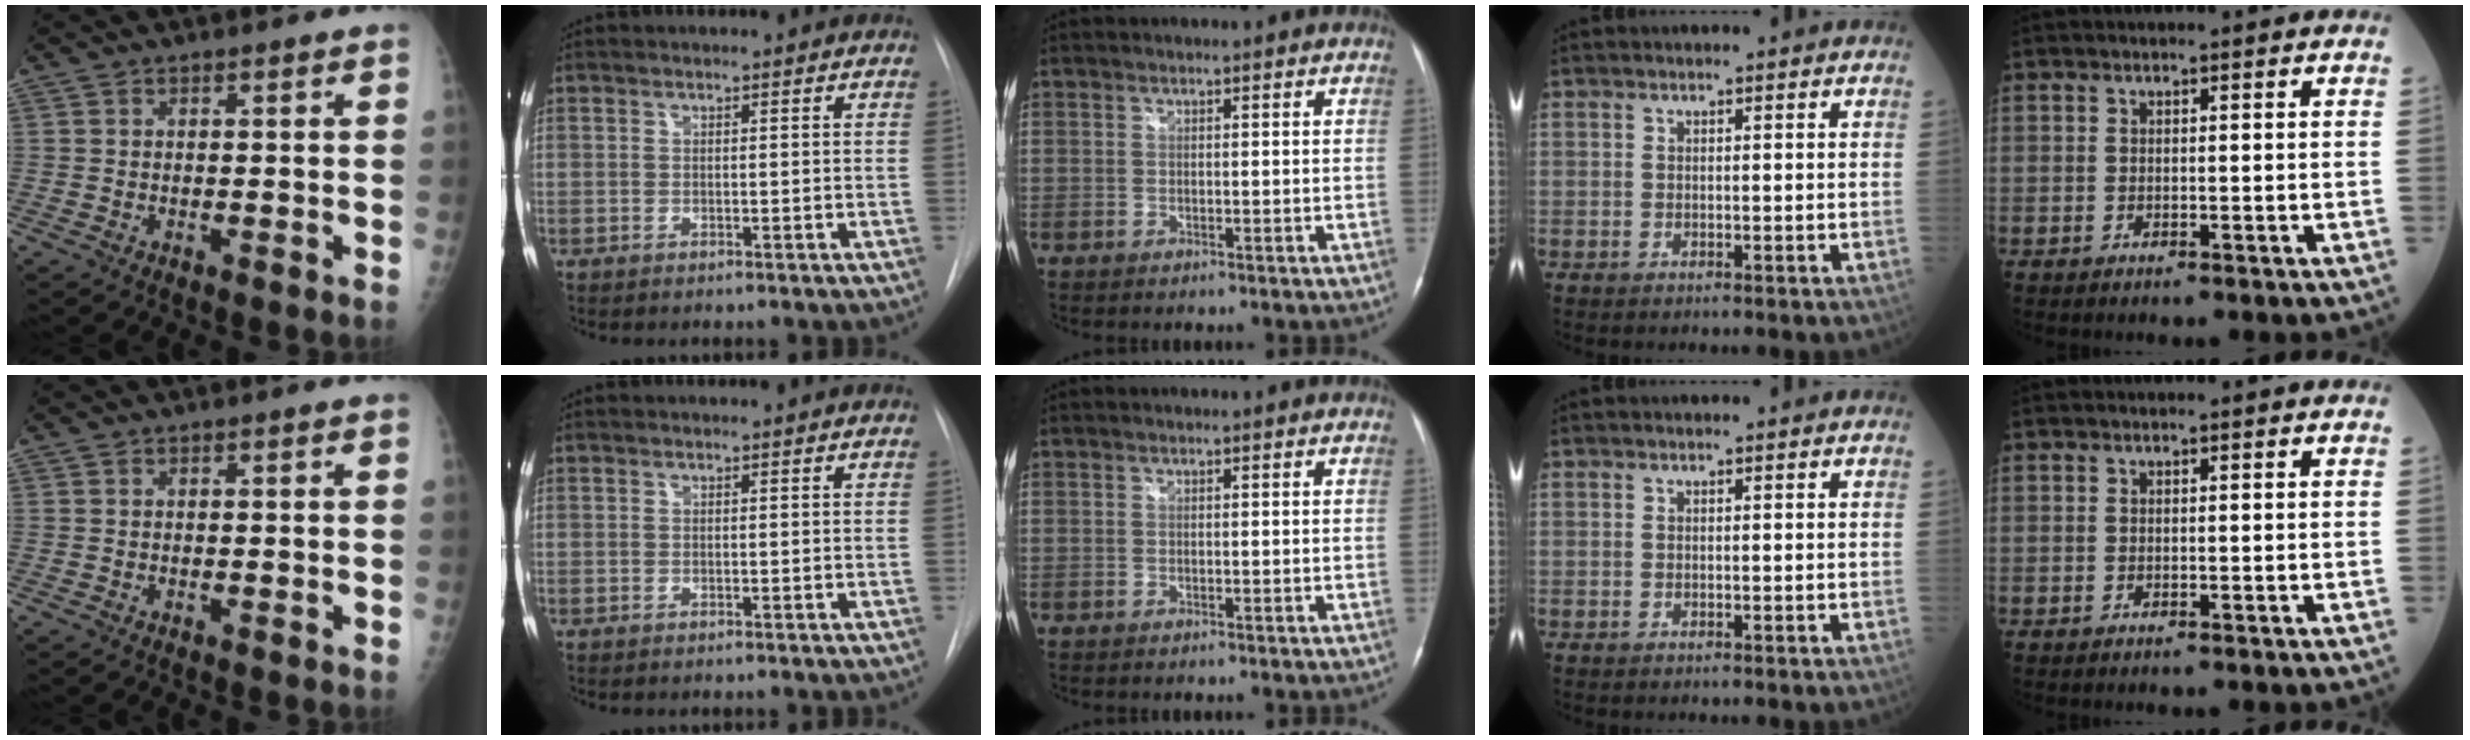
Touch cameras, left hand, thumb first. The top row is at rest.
{}